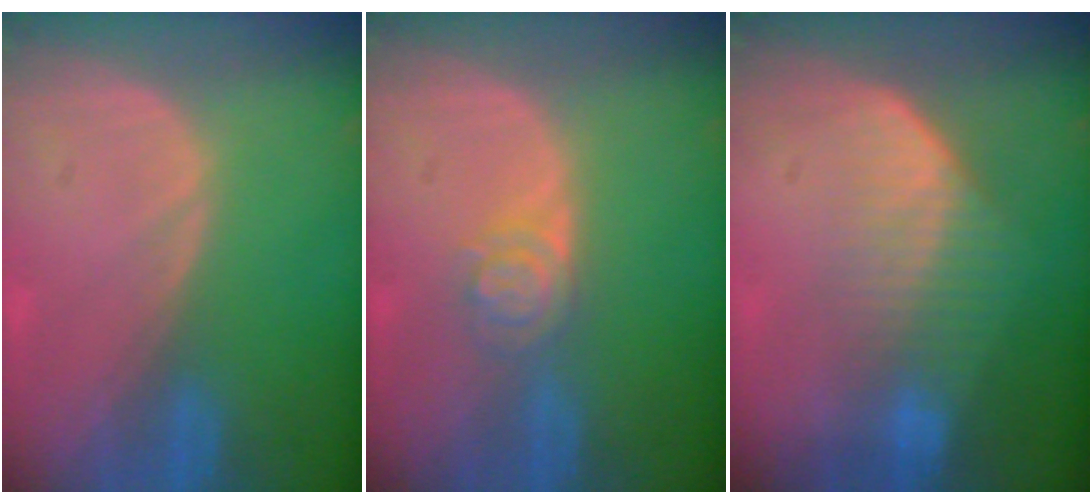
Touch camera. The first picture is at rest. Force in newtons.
{"total": 4.0, "press": 3.7, "slide": 1.5}
{"total": 7.4, "press": 6.4, "slide": 3.8}